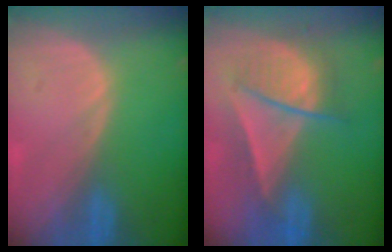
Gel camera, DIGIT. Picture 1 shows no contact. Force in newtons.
{"total": 7.4, "press": 7.2, "slide": 1.6}